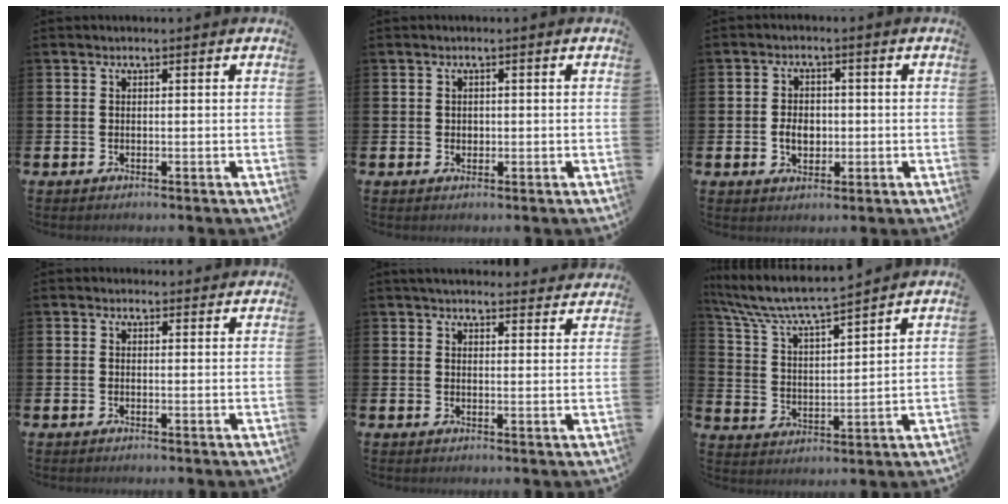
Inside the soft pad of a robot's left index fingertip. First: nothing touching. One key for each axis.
{"total": 1.0, "fx": 0.4, "fy": 0.8, "fz": 0.3, "tx": 0.004, "ty": 0.003, "tz": 0.005}
{"total": 3.6, "fx": -0.5, "fy": 2.7, "fz": 2.4, "tx": -0.031, "ty": 0.000, "tz": -0.016}
{"total": 0.9, "fx": 0.7, "fy": 0.5, "fz": 0.1, "tx": 0.008, "ty": 0.002, "tz": 0.011}
{"total": 4.2, "fx": 4.1, "fy": 0.8, "fz": 0.5, "tx": -0.007, "ty": -0.022, "tz": 0.073}
{"total": 7.1, "fx": 6.7, "fy": 0.5, "fz": 2.3, "tx": -0.074, "ty": -0.051, "tz": 0.111}